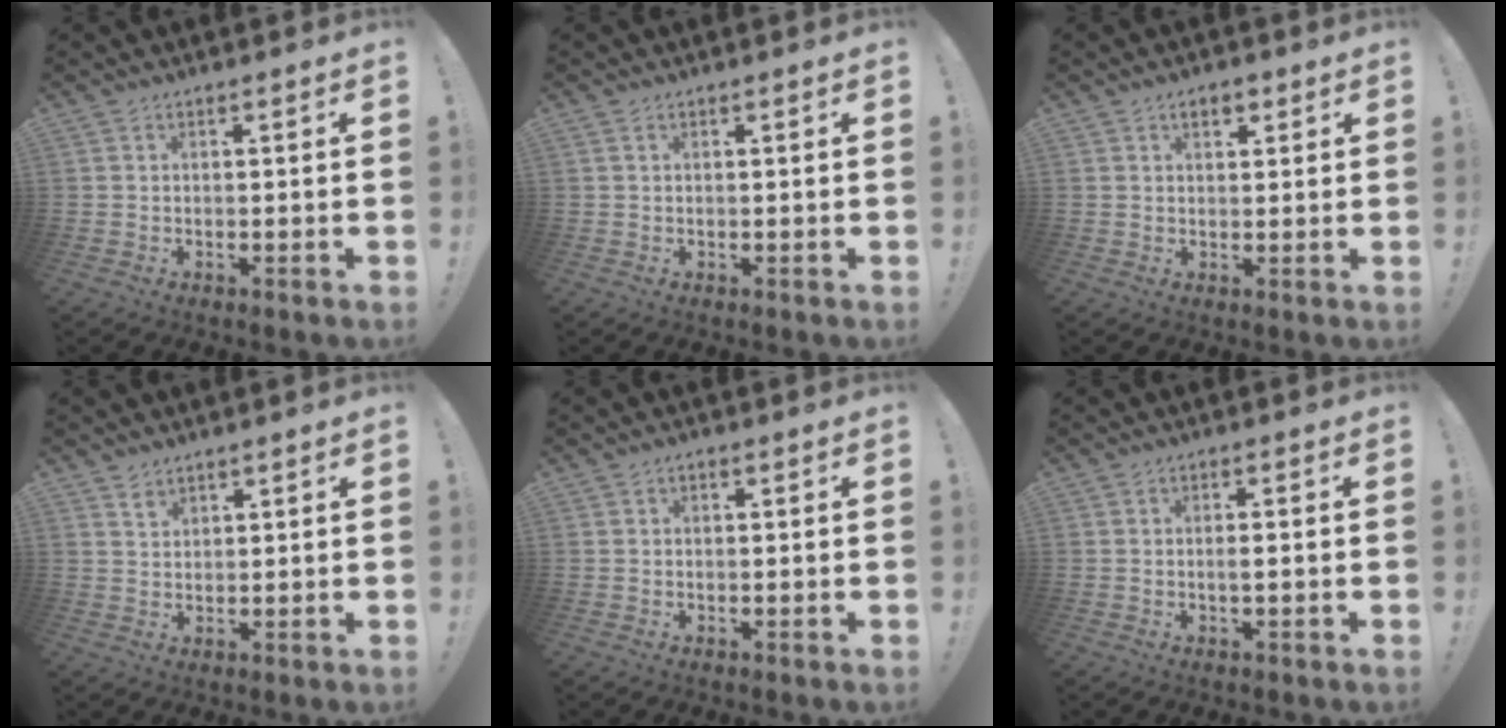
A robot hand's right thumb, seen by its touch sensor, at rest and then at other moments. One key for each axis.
{"total": 0.7, "fx": 0.4, "fy": 0.3, "fz": 0.5, "tx": -0.004, "ty": -0.002, "tz": 0.006}
{"total": 3.2, "fx": 1.6, "fy": 1.8, "fz": 2.1, "tx": -0.029, "ty": -0.001, "tz": 0.027}
{"total": 2.3, "fx": 2.0, "fy": 1.0, "fz": 0.7, "tx": -0.002, "ty": -0.016, "tz": 0.034}
{"total": 0.7, "fx": -0.1, "fy": 0.6, "fz": 0.3, "tx": -0.002, "ty": 0.001, "tz": -0.002}
{"total": 1.9, "fx": -0.4, "fy": 0.2, "fz": 1.8, "tx": -0.031, "ty": 0.000, "tz": -0.010}